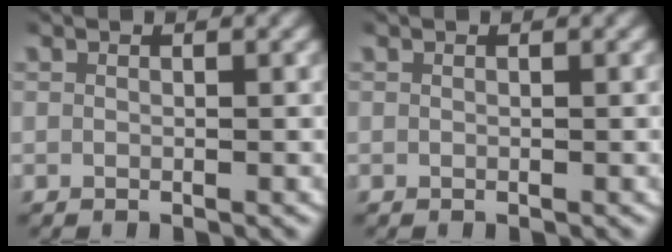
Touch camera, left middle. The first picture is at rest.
{"total": 0.0}